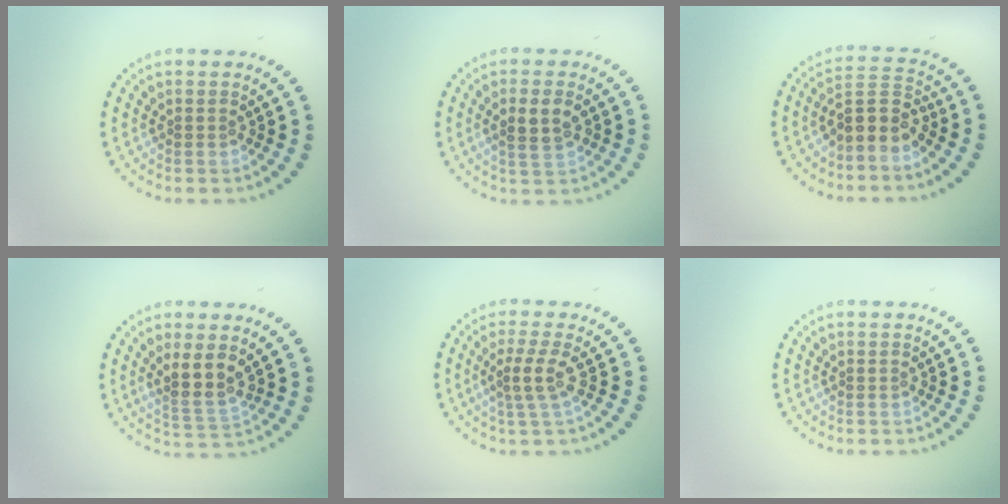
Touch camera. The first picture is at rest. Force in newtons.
{"total": 2.8, "press": 2.8, "slide": 0.4}
{"total": 3.5, "press": 3.1, "slide": 1.7}
{"total": 3.1, "press": 2.6, "slide": 1.7}
{"total": 2.4, "press": 1.8, "slide": 1.7}
{"total": 0.0}